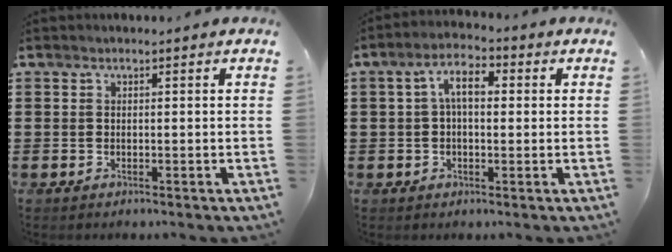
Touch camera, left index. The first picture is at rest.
{"total": 5.6, "force": [0.9, 2.7, 4.8], "torque": [-0.087, 0.014, 0.010]}